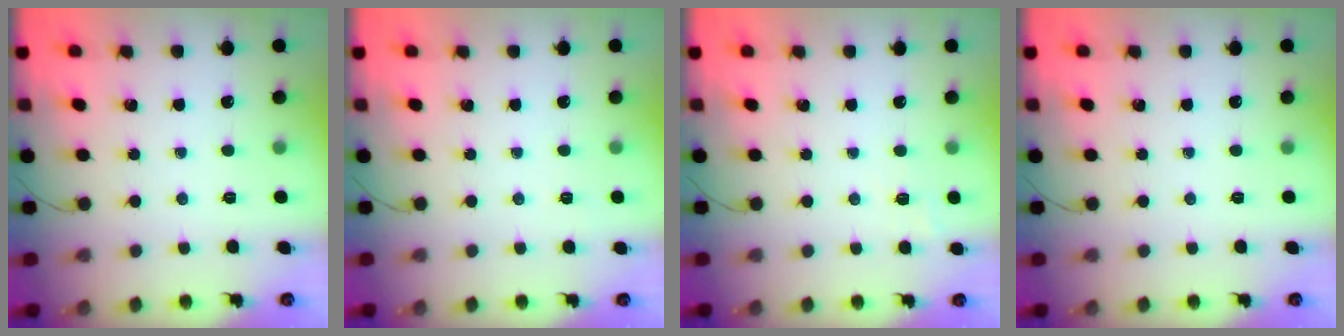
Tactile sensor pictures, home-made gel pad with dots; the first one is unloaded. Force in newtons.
{"total": 2.4, "press": 2.1, "slide": 1.2}
{"total": 6.8, "press": 6.6, "slide": 1.6}
{"total": 0.0}